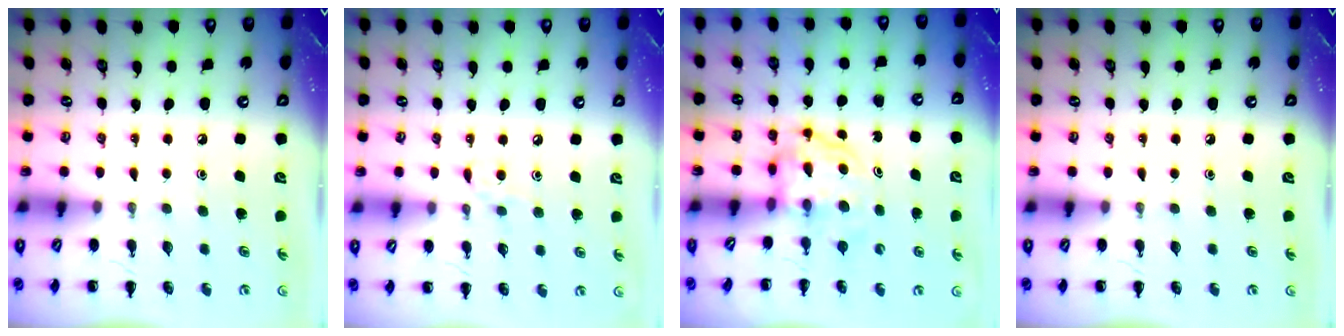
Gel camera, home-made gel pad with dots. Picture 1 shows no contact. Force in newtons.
{"total": 5.9, "press": 5.5, "slide": 2.0}
{"total": 3.7, "press": 3.7, "slide": 0.2}
{"total": 0.0}